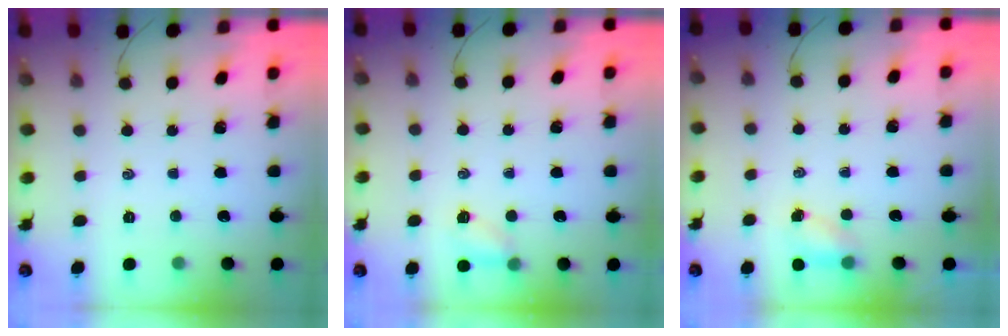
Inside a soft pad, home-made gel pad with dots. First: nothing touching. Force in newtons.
{"total": 5.1, "press": 4.9, "slide": 1.1}
{"total": 4.0, "press": 3.9, "slide": 1.0}